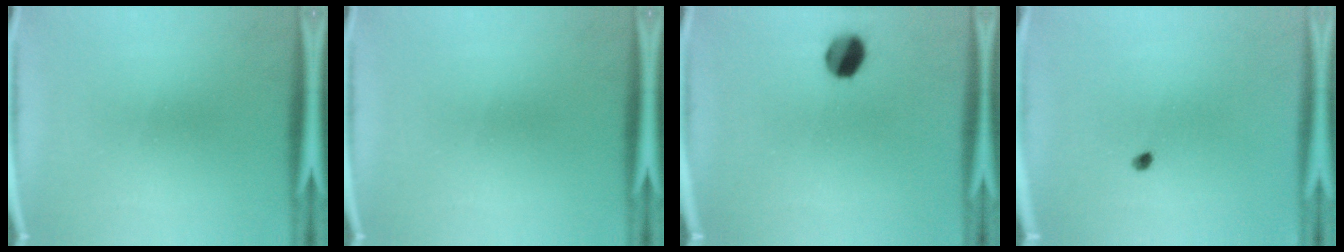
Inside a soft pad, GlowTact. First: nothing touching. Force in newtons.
{"total": 0.0}
{"total": 7.5}
{"total": 0.9}